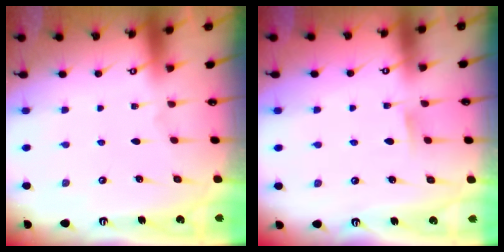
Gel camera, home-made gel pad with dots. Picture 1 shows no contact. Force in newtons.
{"total": 3.9, "press": 3.9, "slide": 0.6}